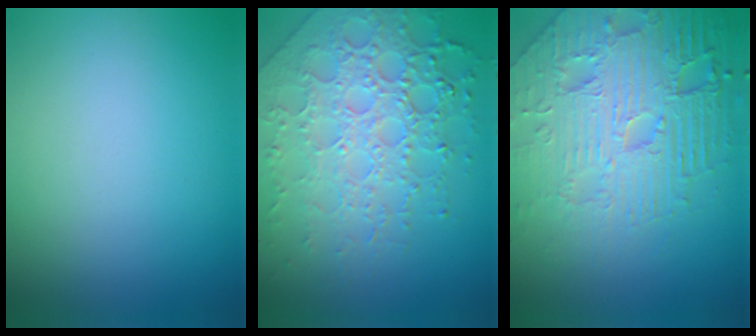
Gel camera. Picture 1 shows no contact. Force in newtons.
{"total": 8.1, "press": 5.6, "slide": 5.9}
{"total": 8.7, "press": 6.2, "slide": 6.1}